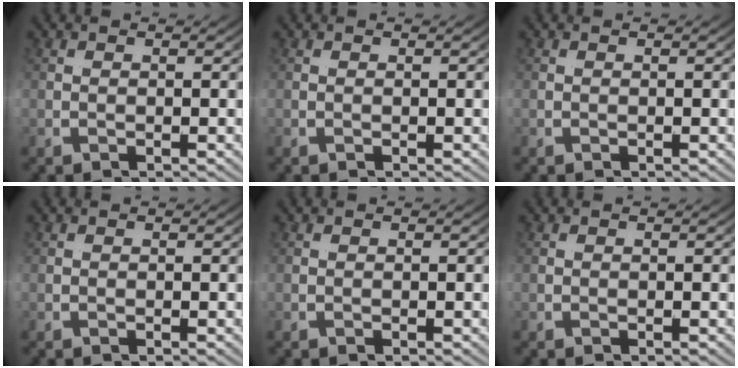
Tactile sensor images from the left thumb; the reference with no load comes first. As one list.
[{"total": 0.0}, {"total": 0.0}, {"total": 0.0}, {"total": 0.0}, {"total": 0.0}]